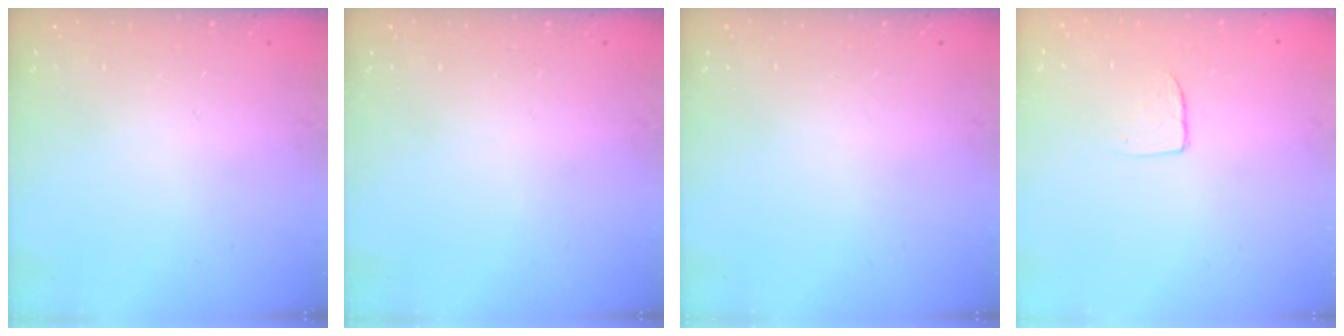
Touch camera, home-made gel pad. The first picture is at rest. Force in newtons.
{"total": 0.0}
{"total": 0.0}
{"total": 4.3, "press": 4.3, "slide": 0.3}